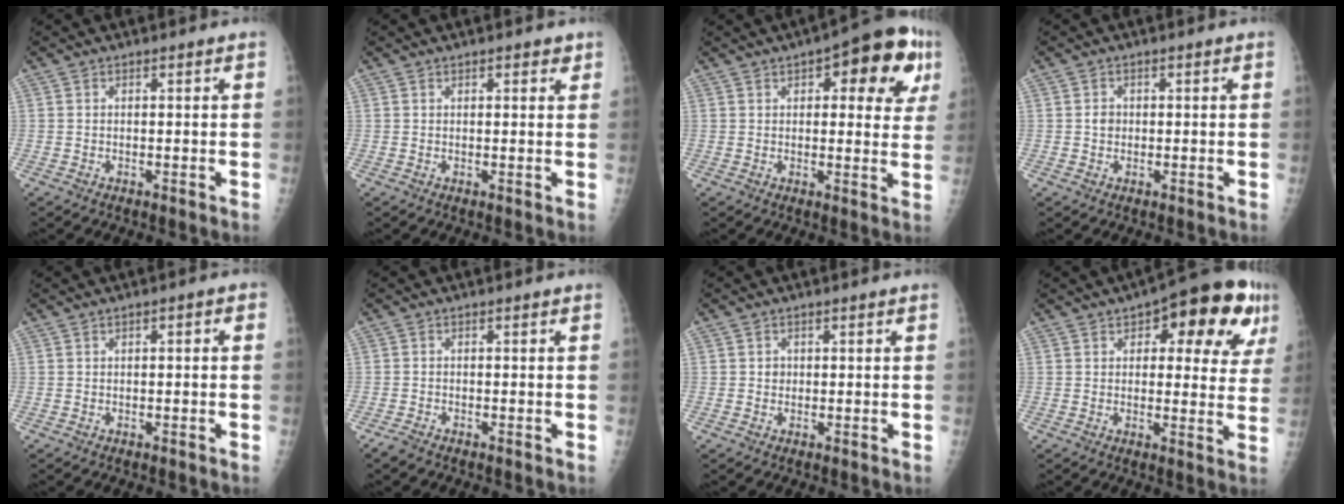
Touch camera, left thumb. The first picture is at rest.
{"total": 2.0, "force": [1.3, 0.9, 1.3], "torque": [-0.008, -0.004, 0.015]}
{"total": 14.9, "force": [6.0, 6.3, 12.1], "torque": [-0.101, 0.002, 0.064]}
{"total": 1.5, "force": [-0.1, 1.4, 0.6], "torque": [-0.003, 0.003, -0.002]}
{"total": 1.8, "force": [0.1, 0.7, 1.6], "torque": [-0.019, 0.010, -0.003]}
{"total": 1.5, "force": [-1.4, 0.3, 0.4], "torque": [-0.018, -0.001, -0.028]}
{"total": 0.9, "force": [0.0, 0.9, 0.1], "torque": [0.005, 0.002, 0.000]}
{"total": 16.9, "force": [7.1, 7.3, 13.5], "torque": [-0.128, 0.002, 0.082]}